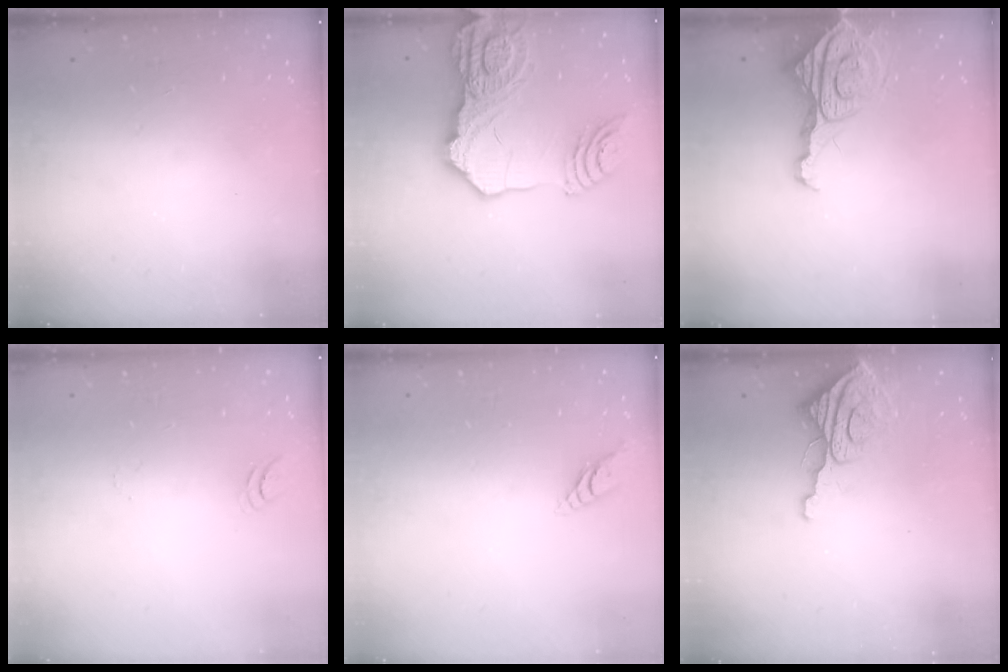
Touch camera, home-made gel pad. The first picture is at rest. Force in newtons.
{"total": 25.1, "press": 24.9, "slide": 3.2}
{"total": 10.1, "press": 10.0, "slide": 0.9}
{"total": 3.7, "press": 3.7, "slide": 0.3}
{"total": 5.5, "press": 5.5, "slide": 0.3}
{"total": 8.2, "press": 8.1, "slide": 0.7}